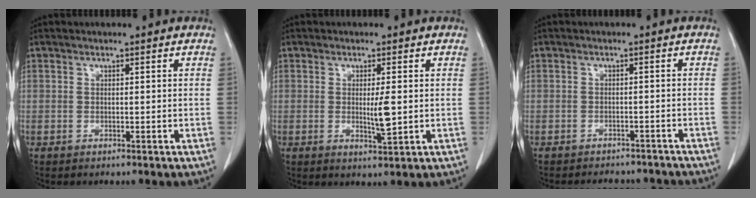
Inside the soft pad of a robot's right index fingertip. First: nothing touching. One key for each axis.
{"total": 3.5, "fx": 0.1, "fy": 0.4, "fz": 3.5, "tx": -0.056, "ty": -0.006, "tz": 0.005}
{"total": 7.7, "fx": -6.9, "fy": 3.2, "fz": 1.1, "tx": -0.008, "ty": 0.008, "tz": -0.073}